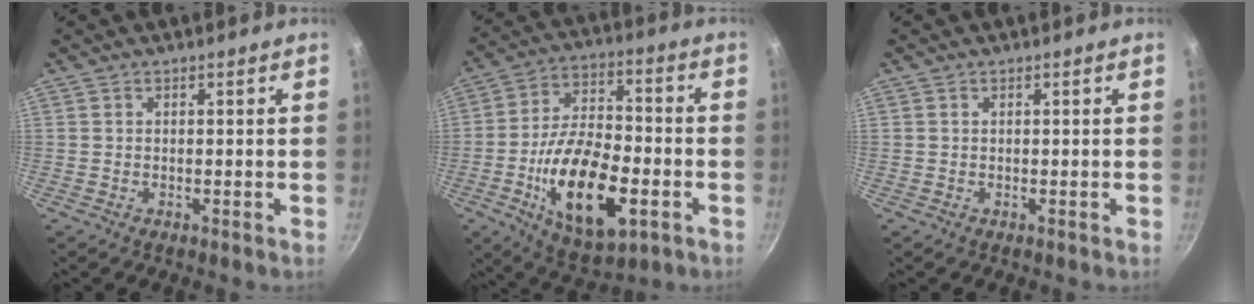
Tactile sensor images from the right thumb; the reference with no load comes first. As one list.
[{"total": 20.3, "force": [-6.0, 10.0, 16.7], "torque": [-0.274, 0.023, -0.097]}, {"total": 0.0}]